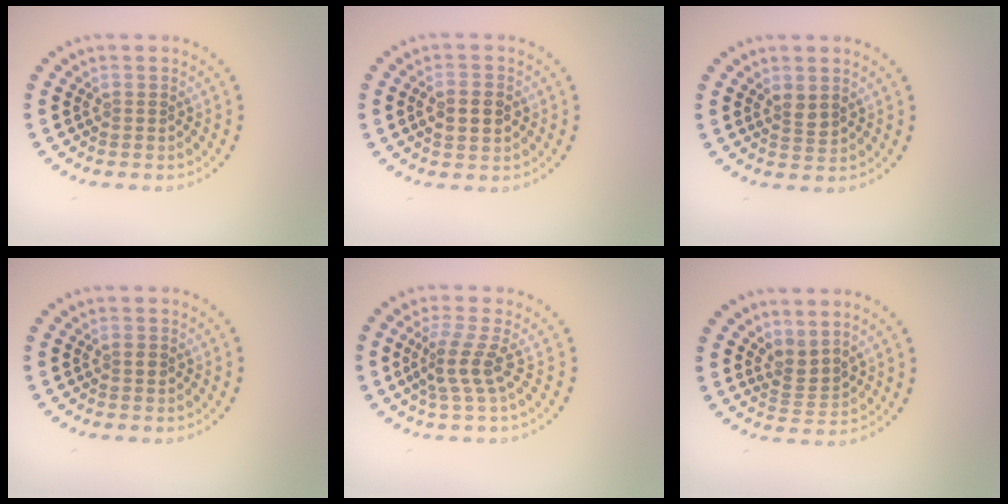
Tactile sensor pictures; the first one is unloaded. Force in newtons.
{"total": 2.5, "press": 2.5, "slide": 0.1}
{"total": 1.4, "press": 1.4, "slide": 0.5}
{"total": 0.9, "press": 0.9, "slide": 0.0}
{"total": 2.9, "press": 2.0, "slide": 2.0}
{"total": 2.1, "press": 1.5, "slide": 1.6}